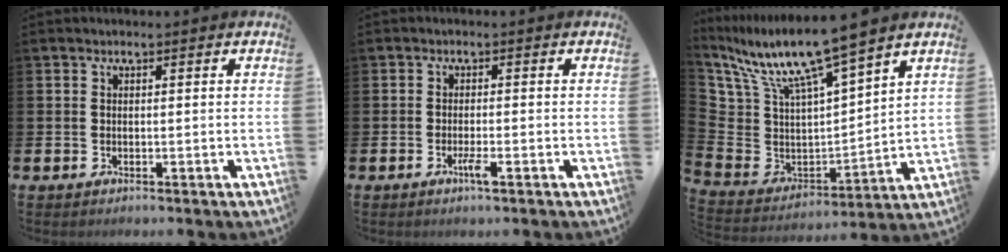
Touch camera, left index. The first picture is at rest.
{"total": 1.7, "force": [-0.9, 0.2, 1.4], "torque": [-0.029, -0.001, -0.015]}
{"total": 10.1, "force": [9.0, 1.5, 4.2], "torque": [-0.127, -0.060, 0.155]}